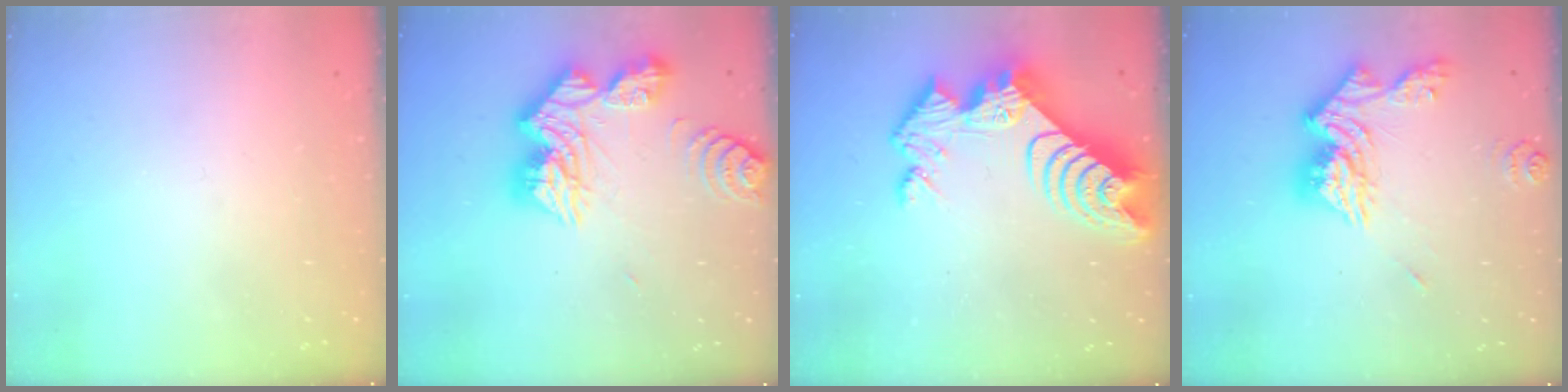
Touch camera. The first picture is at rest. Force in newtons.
{"total": 19.6, "press": 19.5, "slide": 1.9}
{"total": 16.6, "press": 16.6, "slide": 1.4}
{"total": 15.2, "press": 15.1, "slide": 1.6}